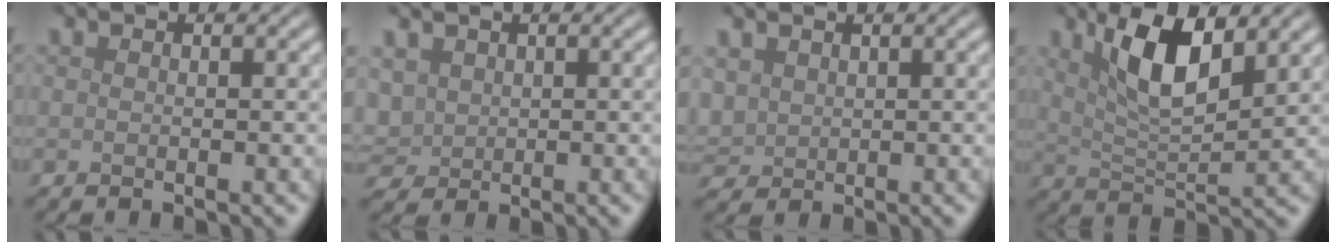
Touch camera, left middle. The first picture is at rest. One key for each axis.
{"total": 2.5, "fx": 0.8, "fy": 2.0, "fz": 1.2, "tx": -0.035, "ty": 0.001, "tz": 0.020}
{"total": 2.1, "fx": 0.9, "fy": 1.7, "fz": 0.8, "tx": -0.029, "ty": 0.002, "tz": 0.022}
{"total": 6.5, "fx": 2.9, "fy": 2.3, "fz": 5.4, "tx": -0.105, "ty": 0.002, "tz": 0.051}